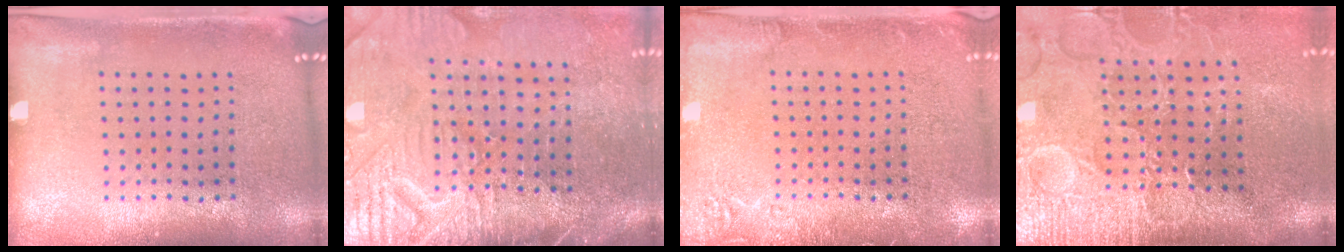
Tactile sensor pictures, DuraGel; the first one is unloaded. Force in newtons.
{"total": 4.6, "press": 4.0, "slide": 2.2}
{"total": 1.9, "press": 1.8, "slide": 0.3}
{"total": 4.5, "press": 3.9, "slide": 2.2}